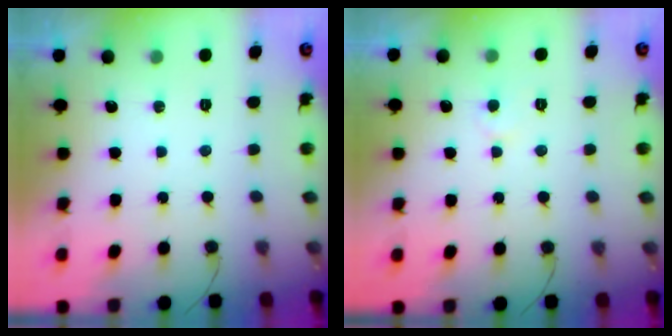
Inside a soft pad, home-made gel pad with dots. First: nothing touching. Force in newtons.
{"total": 3.1, "press": 3.1, "slide": 0.3}